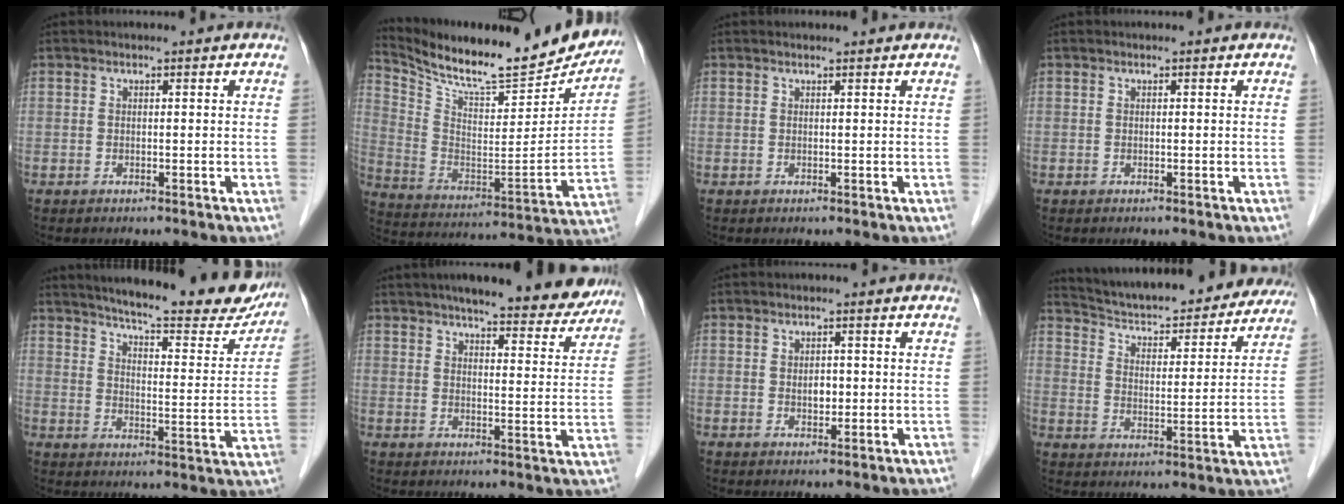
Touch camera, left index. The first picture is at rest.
{"total": 25.2, "force": [22.2, 4.9, 10.7], "torque": [-0.179, -0.051, 0.325]}
{"total": 1.3, "force": [1.3, 0.1, 0.2], "torque": [-0.010, 0.009, 0.017]}
{"total": 0.0}
{"total": 22.6, "force": [20.0, 3.5, 9.9], "torque": [-0.136, -0.046, 0.247]}
{"total": 18.1, "force": [15.7, 3.1, 8.4], "torque": [-0.108, 0.001, 0.195]}
{"total": 1.9, "force": [0.0, 1.2, 1.5], "torque": [-0.024, 0.001, 0.001]}
{"total": 26.1, "force": [23.9, 5.7, 8.8], "torque": [-0.143, -0.019, 0.314]}